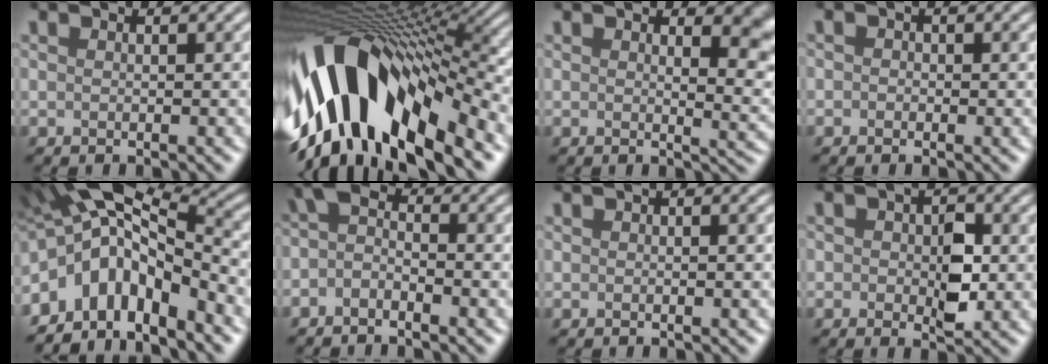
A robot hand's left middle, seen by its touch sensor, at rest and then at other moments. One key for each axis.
{"total": 14.5, "fx": -2.6, "fy": 6.7, "fz": 12.6, "tx": -0.239, "ty": 0.002, "tz": -0.022}
{"total": 4.8, "fx": 1.7, "fy": 1.6, "fz": 4.2, "tx": -0.030, "ty": 0.004, "tz": 0.031}
{"total": 1.0, "fx": -0.7, "fy": -0.3, "fz": -0.7, "tx": -0.005, "ty": -0.006, "tz": 0.004}
{"total": 10.3, "fx": -3.0, "fy": 5.3, "fz": 8.4, "tx": -0.160, "ty": 0.013, "tz": -0.046}
{"total": 1.9, "fx": -1.6, "fy": 0.5, "fz": 0.9, "tx": -0.039, "ty": 0.001, "tz": -0.023}
{"total": 0.9, "fx": -0.5, "fy": -0.6, "fz": -0.3, "tx": -0.010, "ty": -0.007, "tz": 0.008}
{"total": 2.3, "fx": -0.8, "fy": 1.1, "fz": 1.8, "tx": -0.043, "ty": -0.006, "tz": 0.006}